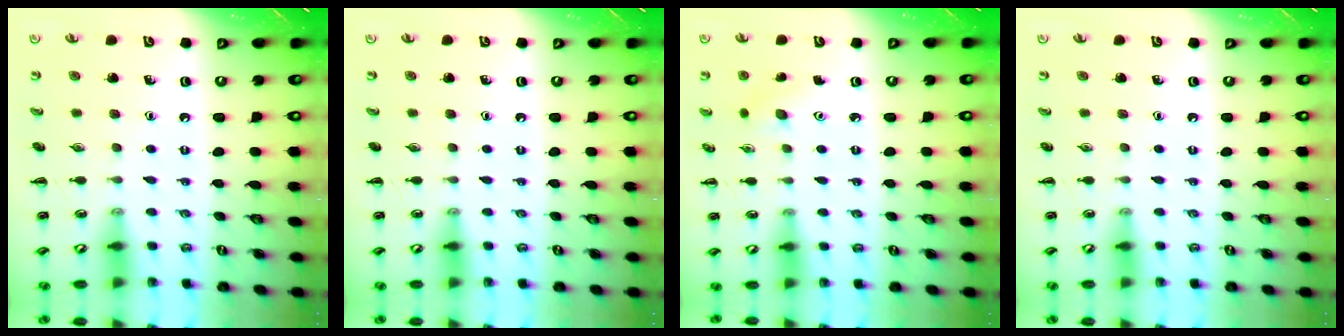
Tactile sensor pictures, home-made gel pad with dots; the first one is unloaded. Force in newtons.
{"total": 0.0}
{"total": 4.7, "press": 4.5, "slide": 1.1}
{"total": 0.0}